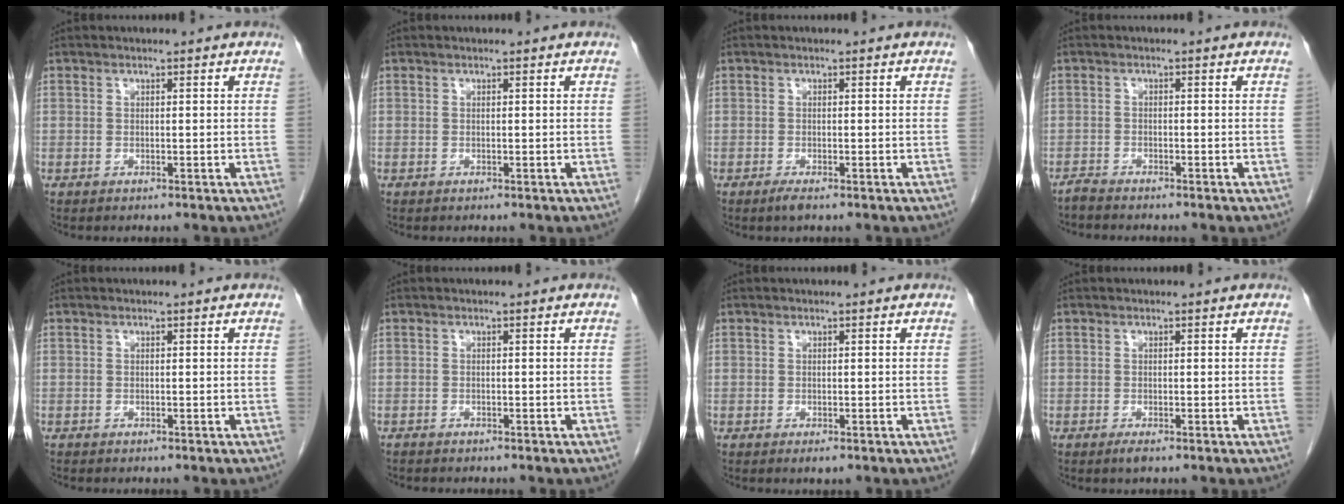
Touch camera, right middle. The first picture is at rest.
{"total": 0.0}
{"total": 1.3, "force": [-0.9, 0.1, 0.9], "torque": [-0.022, -0.005, -0.016]}
{"total": 2.5, "force": [-2.3, 0.4, 0.8], "torque": [-0.015, -0.004, -0.034]}
{"total": 0.0}
{"total": 1.6, "force": [-1.4, 0.5, 0.5], "torque": [-0.014, -0.002, -0.018]}
{"total": 1.0, "force": [-0.6, 0.3, 0.7], "torque": [-0.009, -0.002, -0.004]}
{"total": 0.9, "force": [-0.6, 0.1, 0.7], "torque": [-0.014, -0.003, -0.009]}